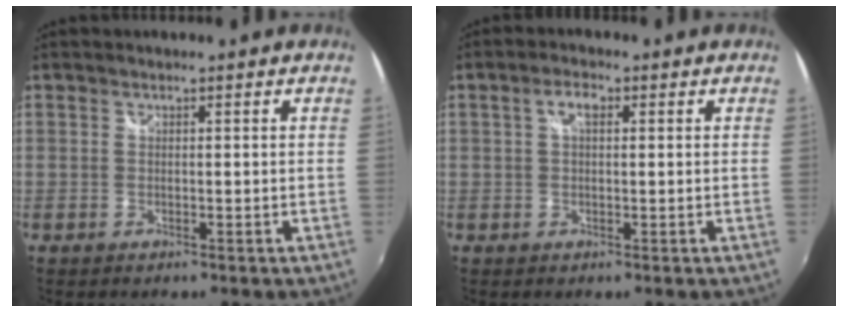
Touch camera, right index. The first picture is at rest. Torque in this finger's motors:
{"motor_torque": [0.26, 0.07, 0.21, 0.05]}